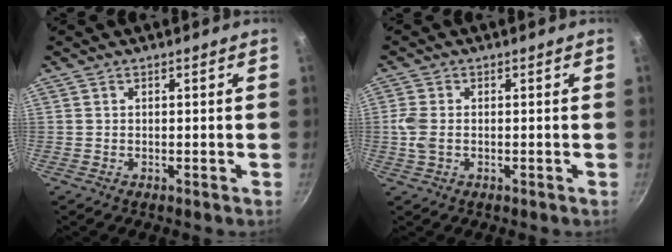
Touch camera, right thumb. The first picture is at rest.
{"total": 3.8, "force": [-0.3, 2.5, 2.9], "torque": [-0.069, 0.001, -0.007]}